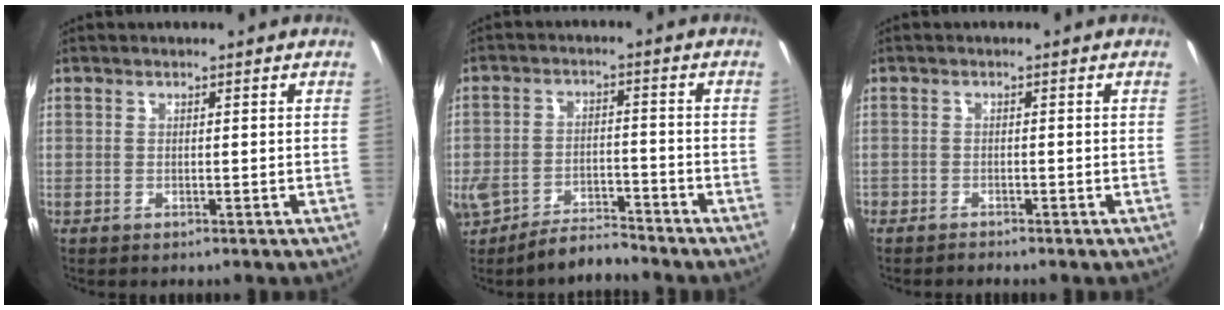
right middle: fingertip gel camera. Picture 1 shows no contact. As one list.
[{"total": 6.4, "force": [-5.6, 2.2, 2.2], "torque": [-0.060, 0.003, -0.093]}, {"total": 1.2, "force": [-1.2, 0.3, -0.2], "torque": [-0.006, -0.001, -0.025]}]